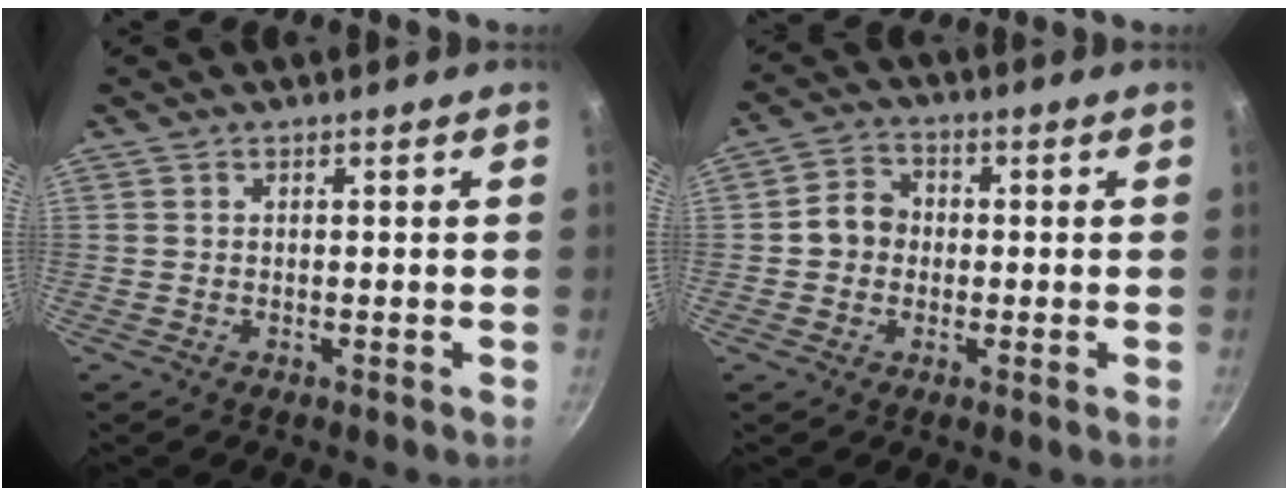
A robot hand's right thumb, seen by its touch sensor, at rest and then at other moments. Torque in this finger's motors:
{"motor_torque": [-0.23, 0.27, 0.03, -0.06, 0.03]}